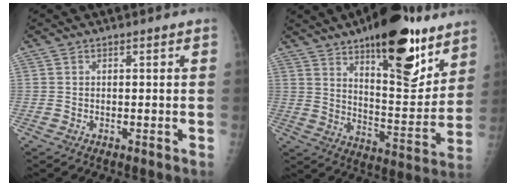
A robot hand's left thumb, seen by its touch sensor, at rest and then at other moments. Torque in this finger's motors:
{"motor_torque": [2.34, 1.54, 1.37, -1.40, 0.45]}